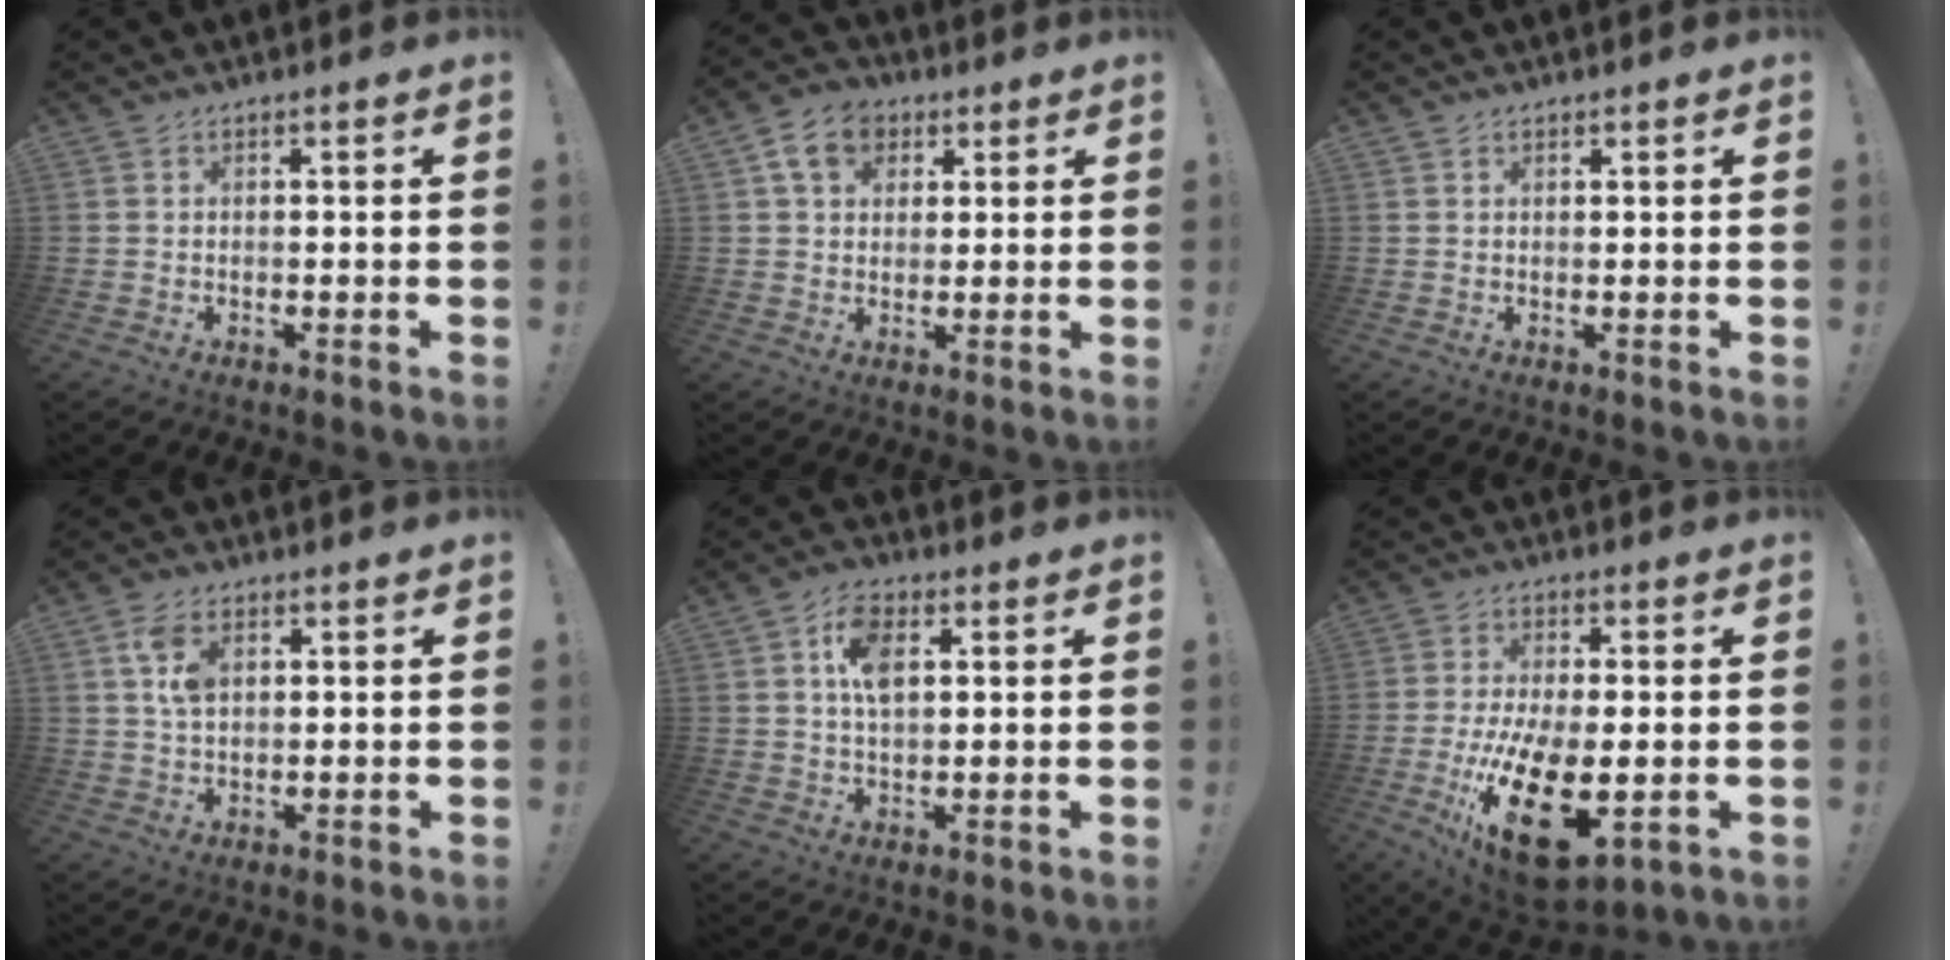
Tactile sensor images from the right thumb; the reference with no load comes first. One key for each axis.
{"total": 9.8, "fx": 4.3, "fy": 7.6, "fz": 4.5, "tx": -0.071, "ty": -0.004, "tz": 0.085}
{"total": 0.7, "fx": 0.7, "fy": 0.3, "fz": 0.2, "tx": -0.003, "ty": -0.001, "tz": 0.013}
{"total": 6.6, "fx": 2.3, "fy": 3.7, "fz": 5.0, "tx": -0.093, "ty": -0.002, "tz": 0.040}
{"total": 8.9, "fx": 2.4, "fy": 5.3, "fz": 6.7, "tx": -0.115, "ty": 0.002, "tz": 0.042}
{"total": 20.8, "fx": -5.5, "fy": 9.6, "fz": 17.6, "tx": -0.316, "ty": 0.005, "tz": -0.072}